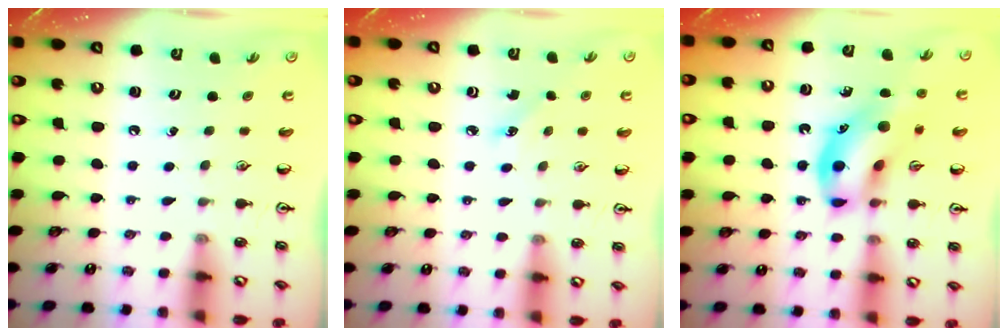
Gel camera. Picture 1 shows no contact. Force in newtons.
{"total": 1.9, "press": 1.7, "slide": 0.8}
{"total": 15.8, "press": 15.6, "slide": 2.6}